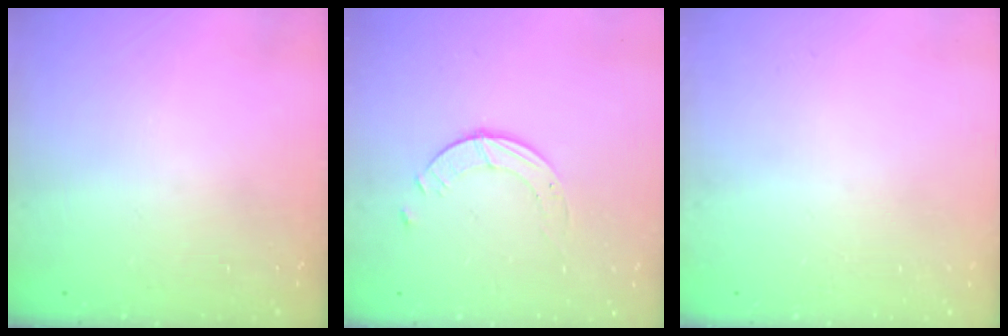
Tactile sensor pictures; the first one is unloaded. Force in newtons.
{"total": 1.8, "press": 1.8, "slide": 0.2}
{"total": 0.0}